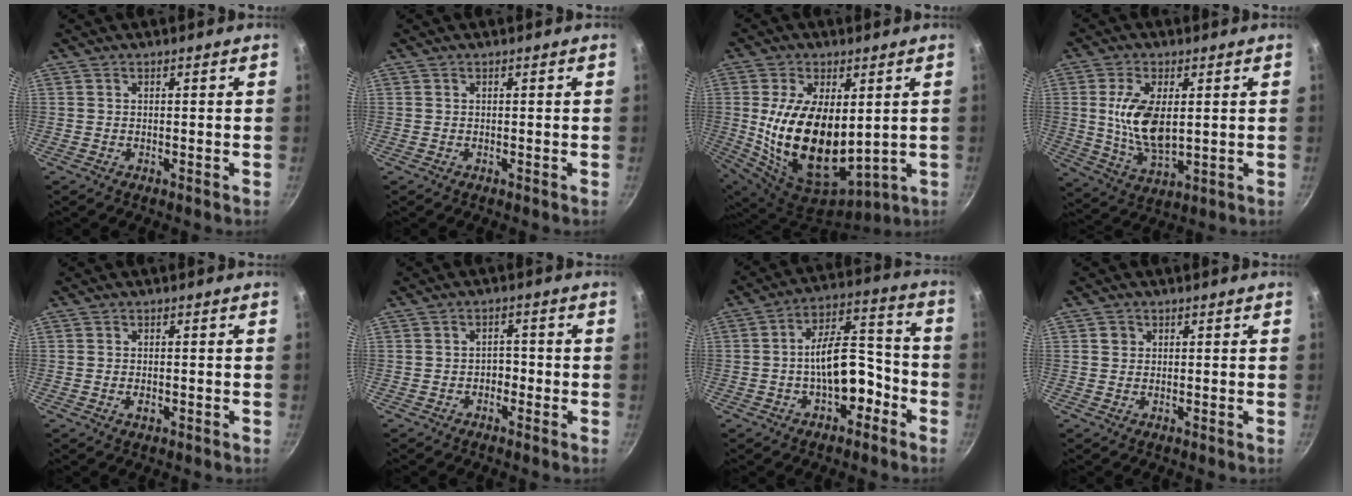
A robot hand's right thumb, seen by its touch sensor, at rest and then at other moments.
{"total": 0.0}
{"total": 19.9, "force": [1.5, 11.4, 16.3], "torque": [-0.289, -0.029, 0.050]}
{"total": 11.4, "force": [1.5, 5.7, 9.7], "torque": [-0.182, -0.013, 0.035]}
{"total": 1.6, "force": [-0.5, 0.9, 1.2], "torque": [-0.021, 0.000, -0.010]}
{"total": 2.4, "force": [-1.1, 1.8, 1.2], "torque": [0.001, 0.018, -0.018]}
{"total": 12.5, "force": [-4.2, 7.0, 9.5], "torque": [-0.108, 0.071, -0.060]}
{"total": 1.4, "force": [0.3, 1.3, 0.3], "torque": [-0.001, 0.002, 0.003]}